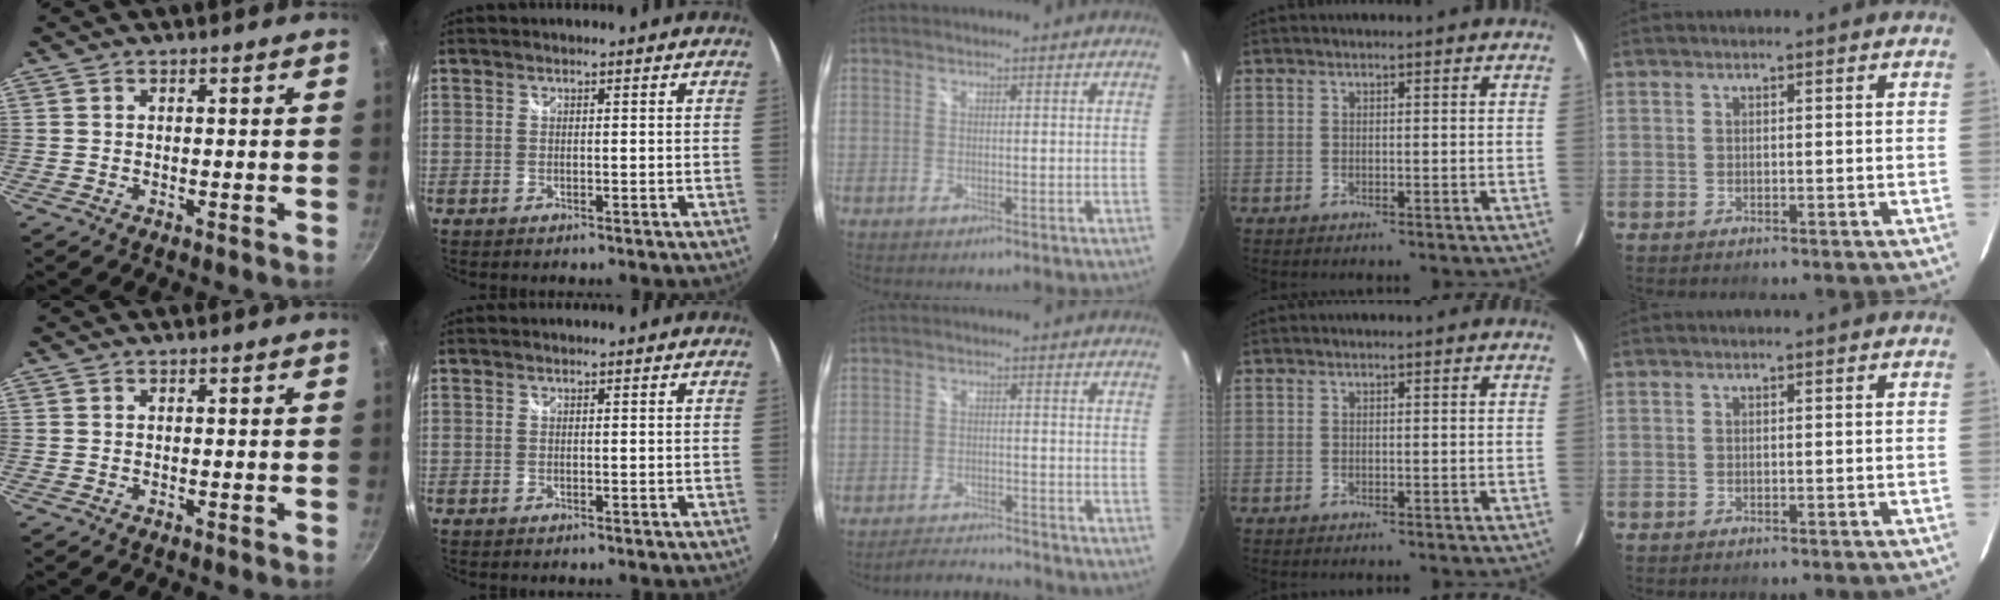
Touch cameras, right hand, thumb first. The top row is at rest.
{"middle": {"total": 5.0, "force": [-5.0, 0.2, 0.4], "torque": [-0.029, 0.006, -0.084]}}